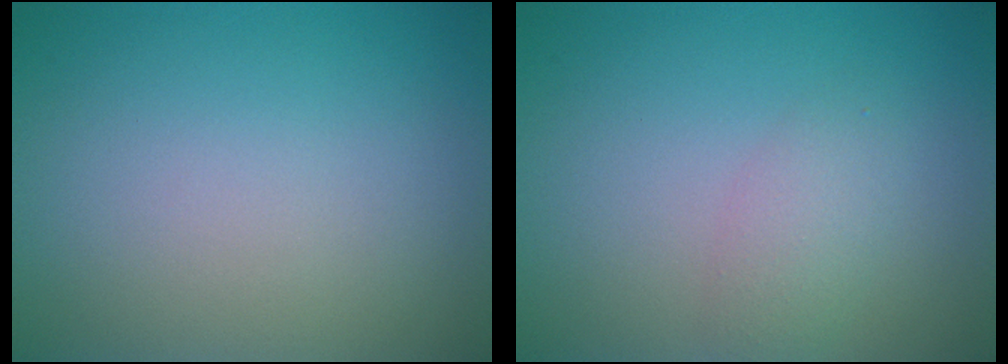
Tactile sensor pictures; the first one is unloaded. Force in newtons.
{"total": 1.9, "press": 1.9, "slide": 0.1}